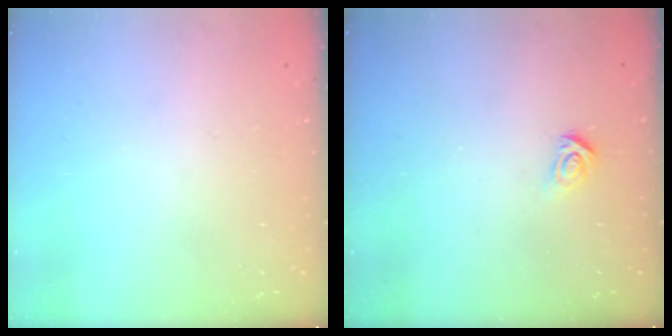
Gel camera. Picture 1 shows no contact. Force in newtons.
{"total": 3.6, "press": 3.6, "slide": 0.3}